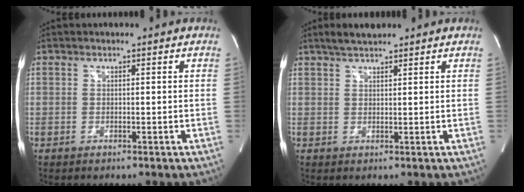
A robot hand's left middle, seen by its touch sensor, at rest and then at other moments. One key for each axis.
{"total": 3.3, "fx": 2.9, "fy": 0.7, "fz": 1.5, "tx": -0.035, "ty": 0.010, "tz": 0.053}